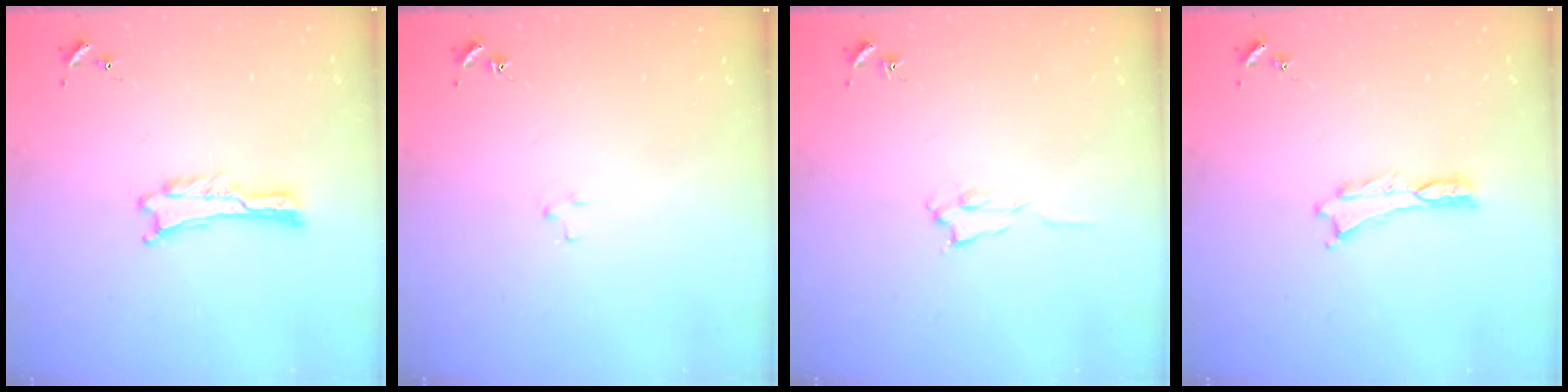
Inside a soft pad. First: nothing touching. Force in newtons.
{"total": 1.8, "press": 1.8, "slide": 0.1}
{"total": 1.4, "press": 1.4, "slide": 0.2}
{"total": 0.0}